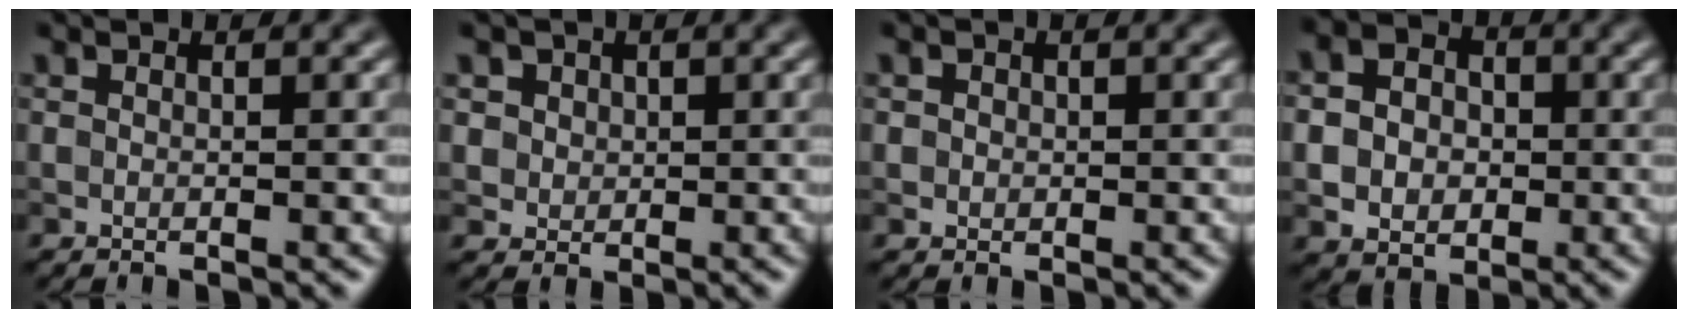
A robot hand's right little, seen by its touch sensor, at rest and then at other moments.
{"total": 3.5, "force": [1.6, 2.8, 1.4], "torque": [-0.027, 0.008, 0.026]}
{"total": 0.9, "force": [0.2, 0.9, 0.2], "torque": [0.004, -0.002, 0.001]}
{"total": 5.8, "force": [-0.1, 4.7, 3.3], "torque": [-0.063, 0.003, -0.012]}